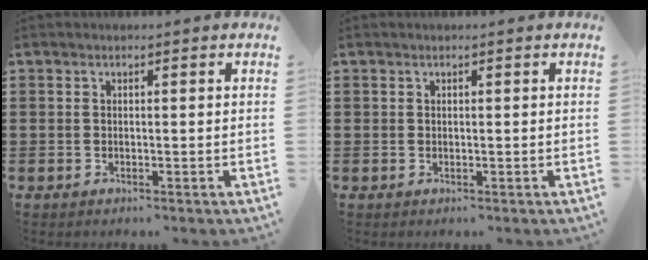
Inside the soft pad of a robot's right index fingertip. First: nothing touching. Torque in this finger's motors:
{"motor_torque": [-0.11, 0.15, 0.00, 0.01]}